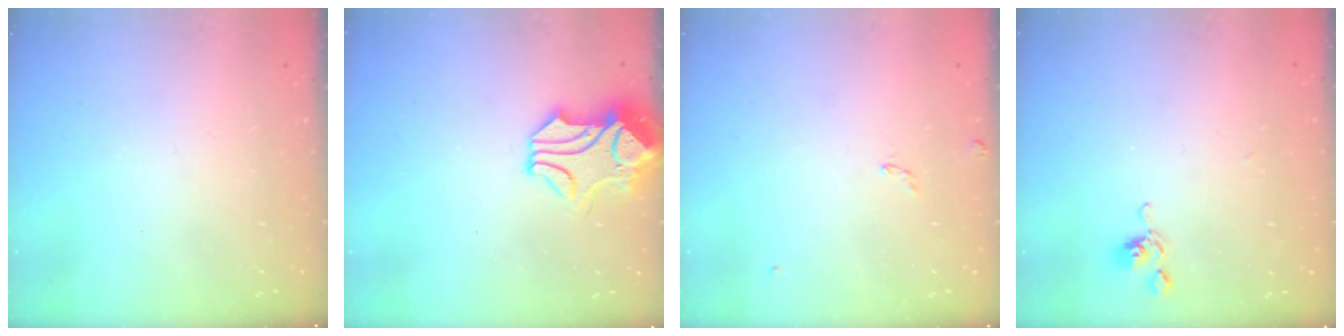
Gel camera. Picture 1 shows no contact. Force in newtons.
{"total": 1.8, "press": 1.4, "slide": 1.1}
{"total": 3.0, "press": 2.9, "slide": 0.4}
{"total": 3.9, "press": 3.9, "slide": 0.4}